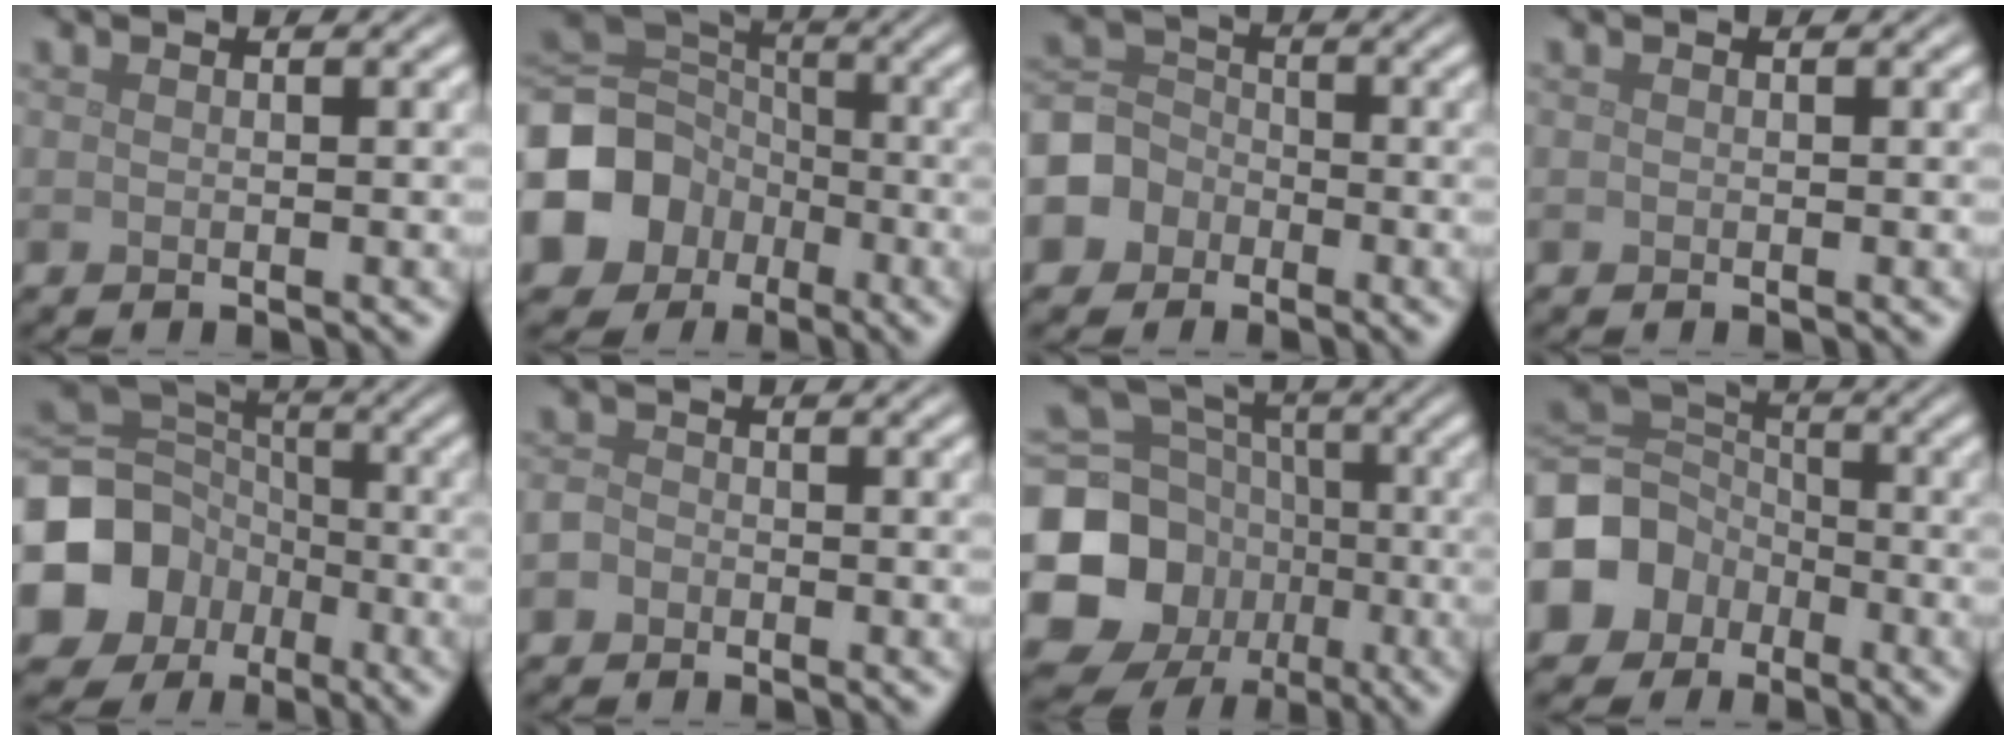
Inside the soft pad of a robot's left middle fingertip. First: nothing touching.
{"total": 10.4, "force": [-3.8, 8.8, 4.0], "torque": [-0.109, -0.011, -0.094]}
{"total": 5.0, "force": [-2.5, 4.1, 1.3], "torque": [-0.021, 0.009, -0.062]}
{"total": 0.0}
{"total": 11.9, "force": [-4.7, 10.1, 4.1], "torque": [-0.116, -0.018, -0.109]}
{"total": 1.4, "force": [-0.8, 1.1, 0.4], "torque": [-0.005, 0.002, -0.020]}
{"total": 13.2, "force": [-3.1, 11.9, 4.8], "torque": [-0.128, -0.017, -0.083]}
{"total": 7.6, "force": [-3.1, 6.2, 3.1], "torque": [-0.067, -0.001, -0.078]}